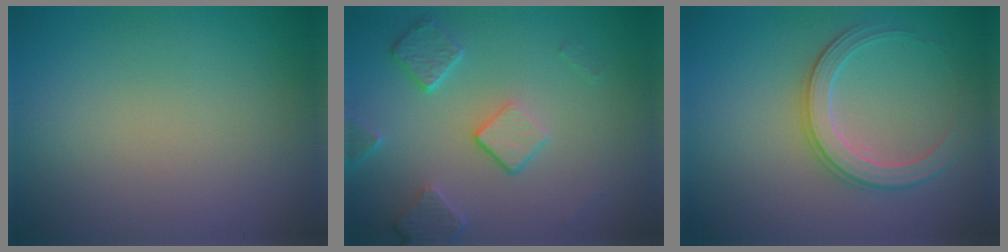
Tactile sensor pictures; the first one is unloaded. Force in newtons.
{"total": 4.0, "press": 3.1, "slide": 2.6}
{"total": 2.9, "press": 2.8, "slide": 0.5}